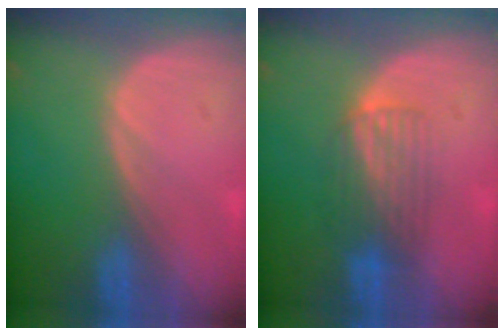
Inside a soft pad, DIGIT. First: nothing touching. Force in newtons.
{"total": 4.3, "press": 4.2, "slide": 1.1}